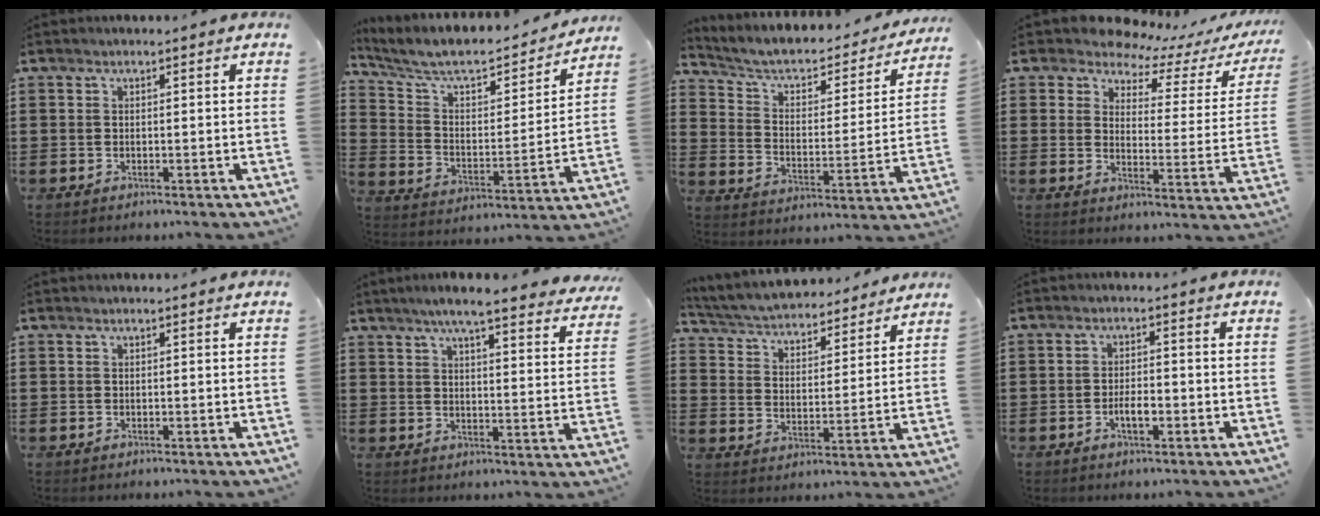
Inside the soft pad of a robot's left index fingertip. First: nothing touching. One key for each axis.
{"total": 7.2, "fx": 6.1, "fy": 2.1, "fz": 3.1, "tx": -0.091, "ty": -0.039, "tz": 0.101}
{"total": 4.6, "fx": 3.2, "fy": 2.3, "fz": 2.4, "tx": -0.065, "ty": -0.021, "tz": 0.046}
{"total": 6.2, "fx": 5.6, "fy": 2.3, "fz": 1.3, "tx": -0.055, "ty": -0.036, "tz": 0.095}
{"total": 0.0}
{"total": 6.0, "fx": 5.2, "fy": 0.1, "fz": 3.1, "tx": -0.069, "ty": -0.022, "tz": 0.087}
{"total": 4.7, "fx": 4.7, "fy": 0.5, "fz": 0.6, "tx": -0.038, "ty": -0.034, "tz": 0.076}
{"total": 3.1, "fx": -1.1, "fy": 1.1, "fz": 2.7, "tx": -0.048, "ty": 0.004, "tz": -0.019}